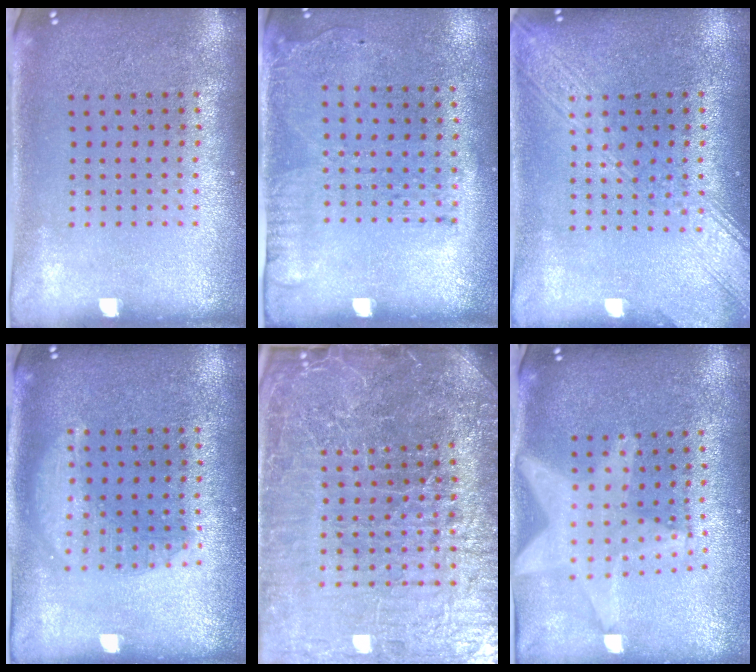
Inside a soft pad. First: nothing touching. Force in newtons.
{"total": 1.8, "press": 1.2, "slide": 1.3}
{"total": 3.3, "press": 3.2, "slide": 0.4}
{"total": 1.4, "press": 1.4, "slide": 0.1}
{"total": 6.6, "press": 5.9, "slide": 2.8}
{"total": 2.2, "press": 1.8, "slide": 1.2}